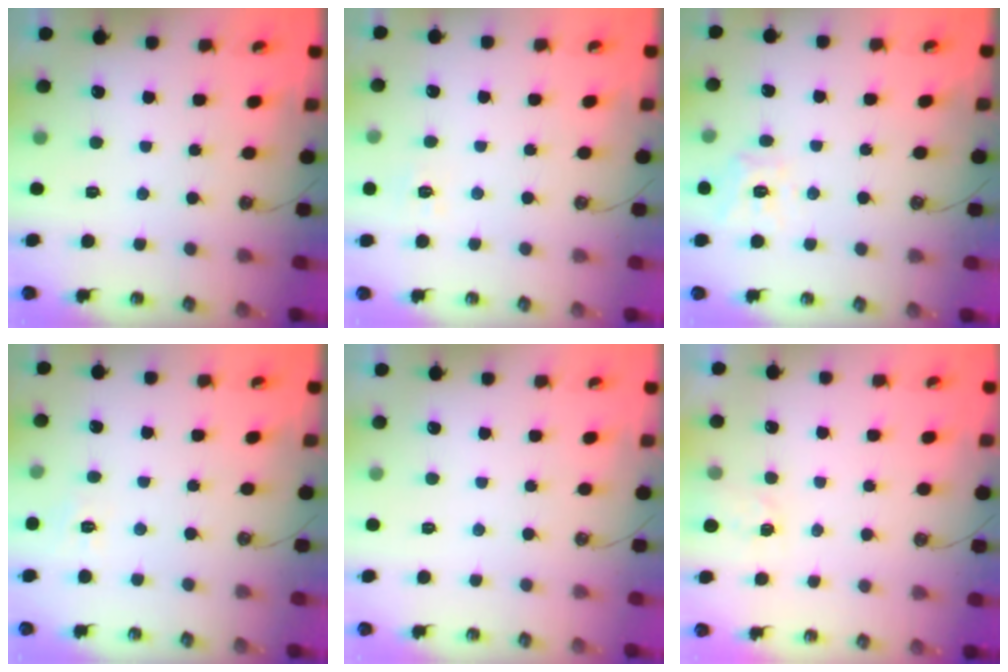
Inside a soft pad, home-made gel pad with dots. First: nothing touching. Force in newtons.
{"total": 6.4, "press": 6.3, "slide": 0.8}
{"total": 11.1, "press": 11.1, "slide": 1.1}
{"total": 2.7, "press": 2.7, "slide": 0.5}
{"total": 0.0}
{"total": 2.7, "press": 2.6, "slide": 0.4}